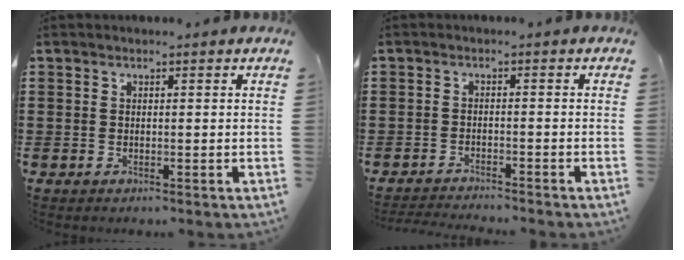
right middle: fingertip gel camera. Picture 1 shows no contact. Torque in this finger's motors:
{"motor_torque": [0.36, 0.14, 0.12, 0.03]}